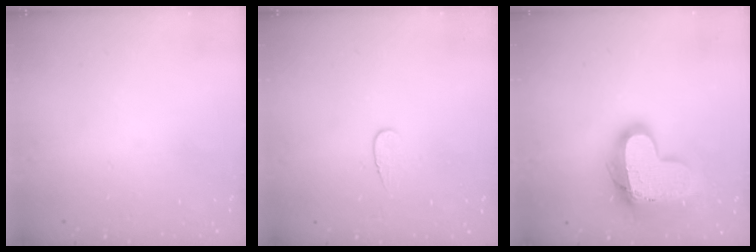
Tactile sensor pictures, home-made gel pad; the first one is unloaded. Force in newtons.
{"total": 3.8, "press": 3.8, "slide": 0.4}
{"total": 16.9, "press": 16.8, "slide": 1.3}